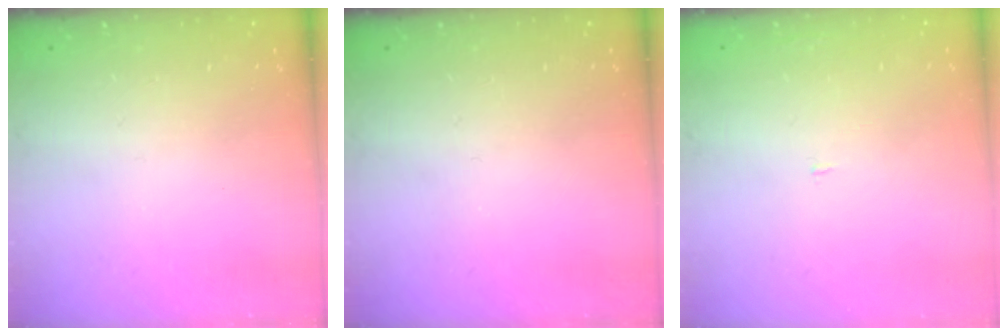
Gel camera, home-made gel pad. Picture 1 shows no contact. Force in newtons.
{"total": 0.0}
{"total": 1.2, "press": 1.2, "slide": 0.1}